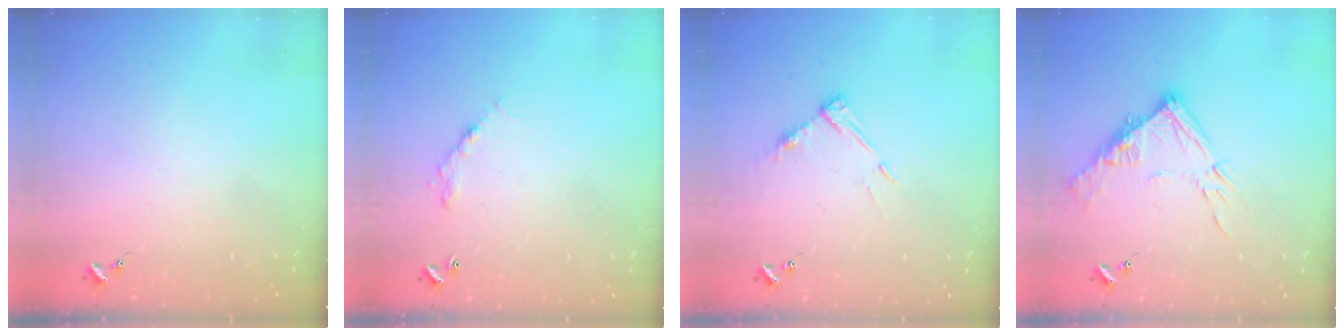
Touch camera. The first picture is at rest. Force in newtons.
{"total": 5.1, "press": 5.1, "slide": 0.4}
{"total": 8.1, "press": 8.1, "slide": 0.6}
{"total": 13.2, "press": 13.2, "slide": 1.2}